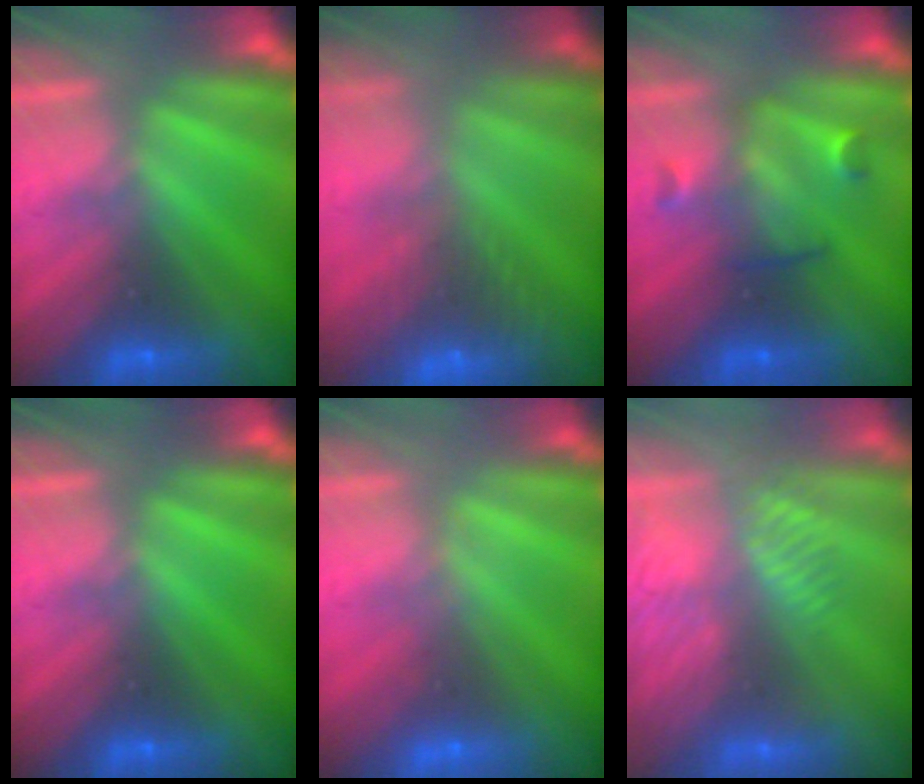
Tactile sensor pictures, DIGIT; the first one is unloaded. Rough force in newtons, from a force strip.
{"total": 7.7}
{"total": 3.0}
{"total": 0.0}
{"total": 1.6}
{"total": 3.4}